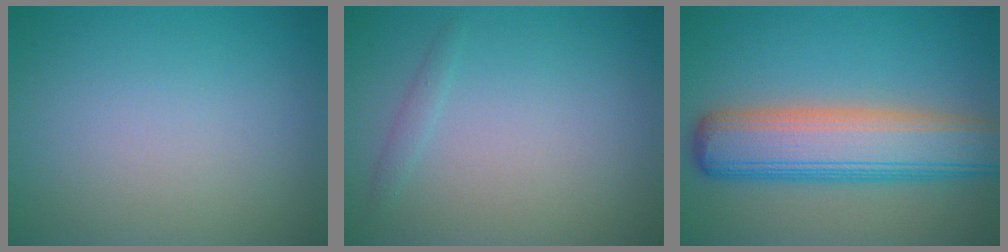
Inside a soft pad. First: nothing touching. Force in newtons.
{"total": 0.8, "press": 0.8, "slide": 0.1}
{"total": 8.8, "press": 8.8, "slide": 0.4}